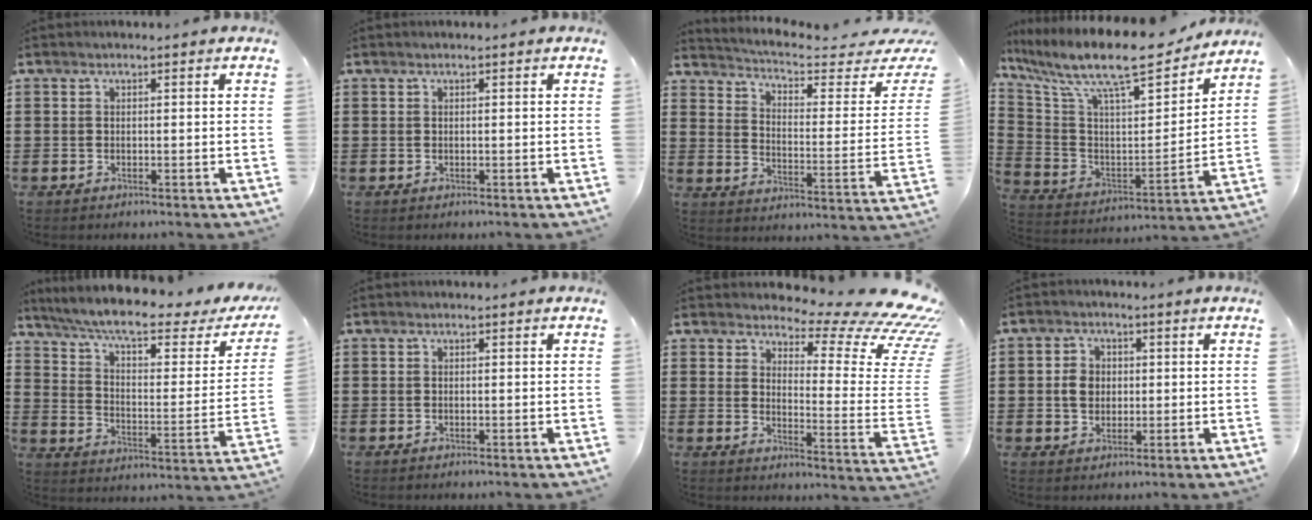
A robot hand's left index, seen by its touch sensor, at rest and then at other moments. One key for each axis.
{"total": 0.0}
{"total": 4.3, "fx": 3.7, "fy": 0.1, "fz": 2.3, "tx": -0.065, "ty": -0.034, "tz": 0.057}
{"total": 13.5, "fx": 10.8, "fy": 2.6, "fz": 7.7, "tx": -0.174, "ty": -0.071, "tz": 0.181}
{"total": 9.1, "fx": 7.2, "fy": 1.1, "fz": 5.5, "tx": -0.126, "ty": -0.043, "tz": 0.120}
{"total": 0.0}
{"total": 10.0, "fx": 7.7, "fy": 2.2, "fz": 5.9, "tx": -0.102, "ty": -0.066, "tz": 0.129}
{"total": 3.6, "fx": 0.1, "fy": 3.1, "fz": 1.8, "tx": -0.045, "ty": 0.011, "tz": -0.002}